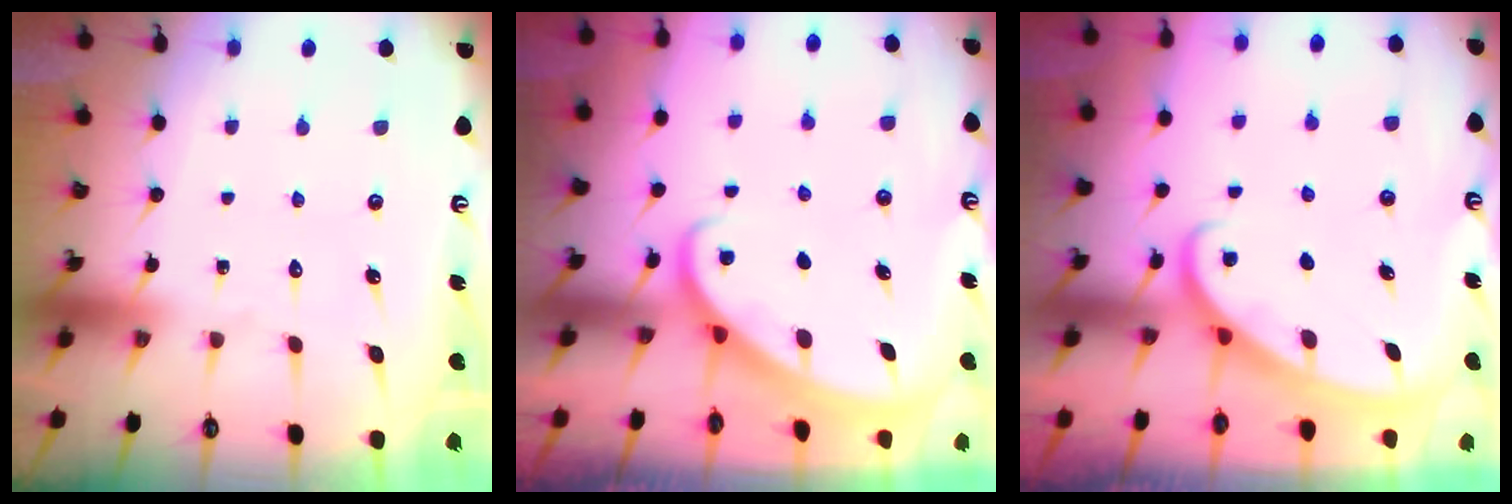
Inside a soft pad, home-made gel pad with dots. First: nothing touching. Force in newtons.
{"total": 2.1, "press": 2.1, "slide": 0.2}
{"total": 2.8, "press": 2.8, "slide": 0.1}